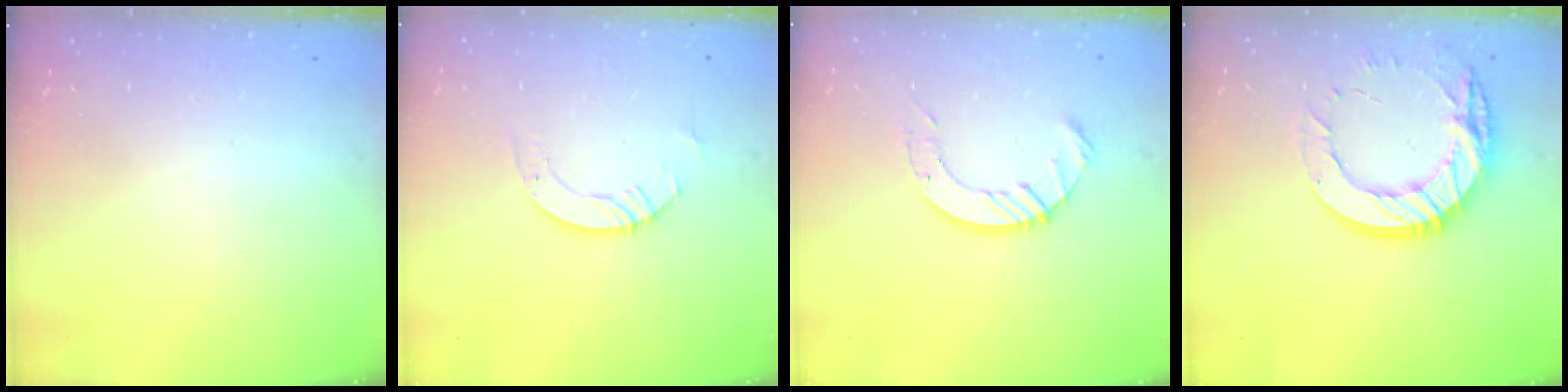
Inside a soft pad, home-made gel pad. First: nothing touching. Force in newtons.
{"total": 3.5, "press": 3.5, "slide": 0.3}
{"total": 8.8, "press": 8.8, "slide": 0.9}
{"total": 17.2, "press": 17.1, "slide": 1.3}